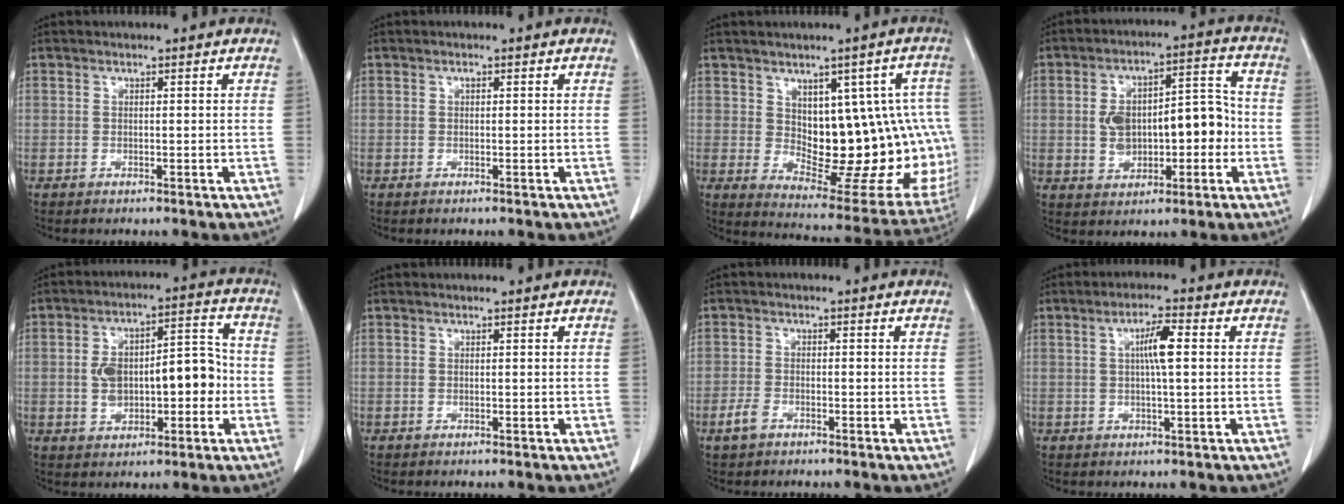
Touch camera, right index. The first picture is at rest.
{"total": 0.0}
{"total": 18.1, "force": [1.6, 8.6, 15.8], "torque": [-0.149, 0.017, 0.048]}
{"total": 11.7, "force": [-1.0, 6.1, 10.0], "torque": [-0.162, 0.042, -0.001]}
{"total": 11.4, "force": [-0.9, 5.5, 10.0], "torque": [-0.165, 0.040, -0.003]}
{"total": 0.0}
{"total": 2.5, "force": [-1.5, 1.2, 1.5], "torque": [-0.042, -0.002, -0.027]}
{"total": 4.6, "force": [0.8, 0.4, 4.5], "torque": [-0.083, 0.004, 0.011]}